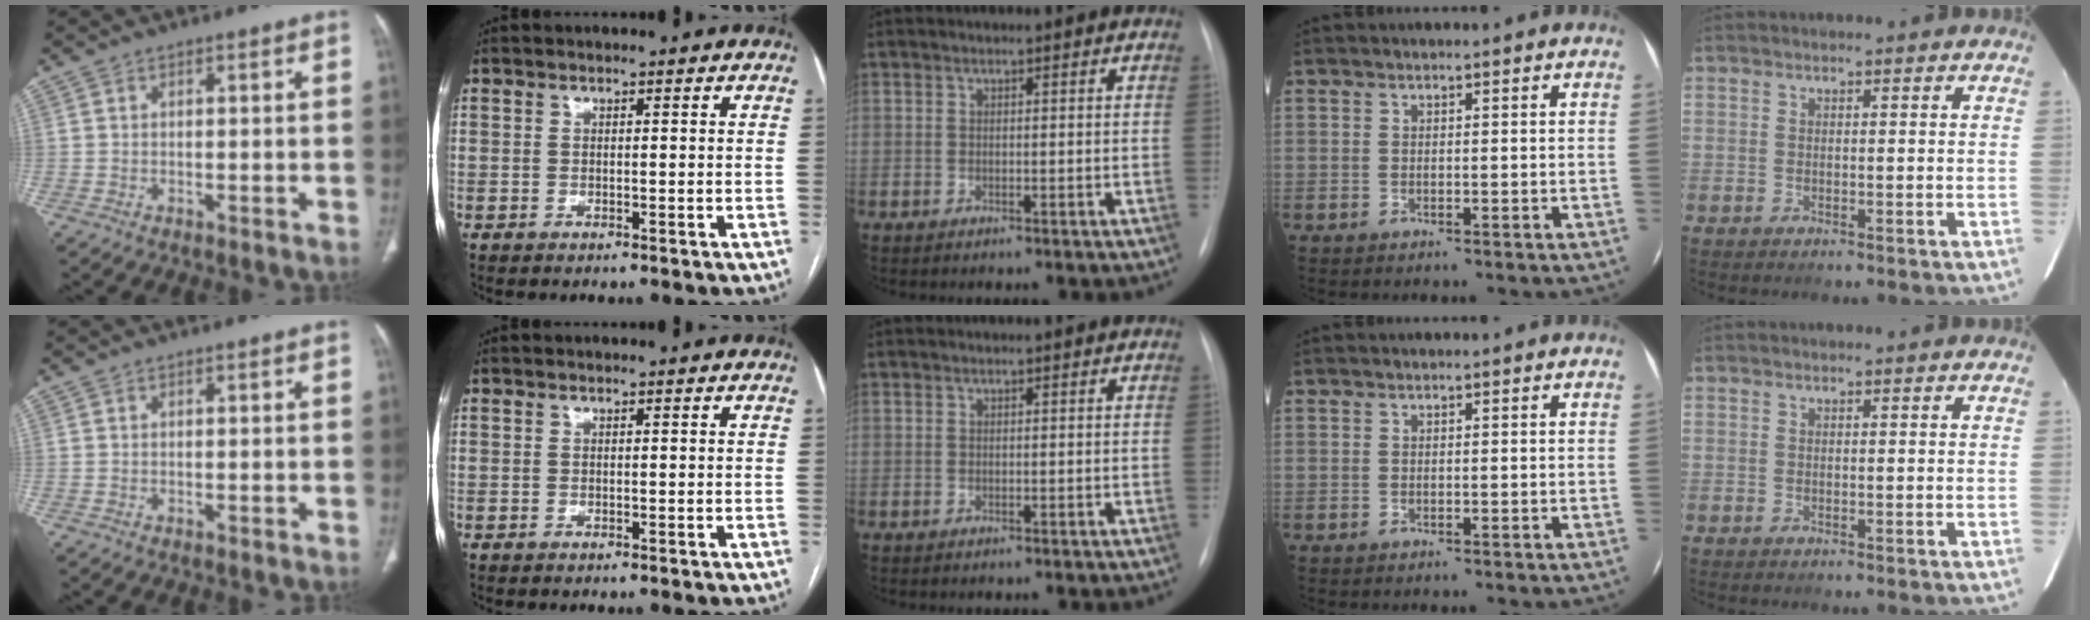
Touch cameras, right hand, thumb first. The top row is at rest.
{}